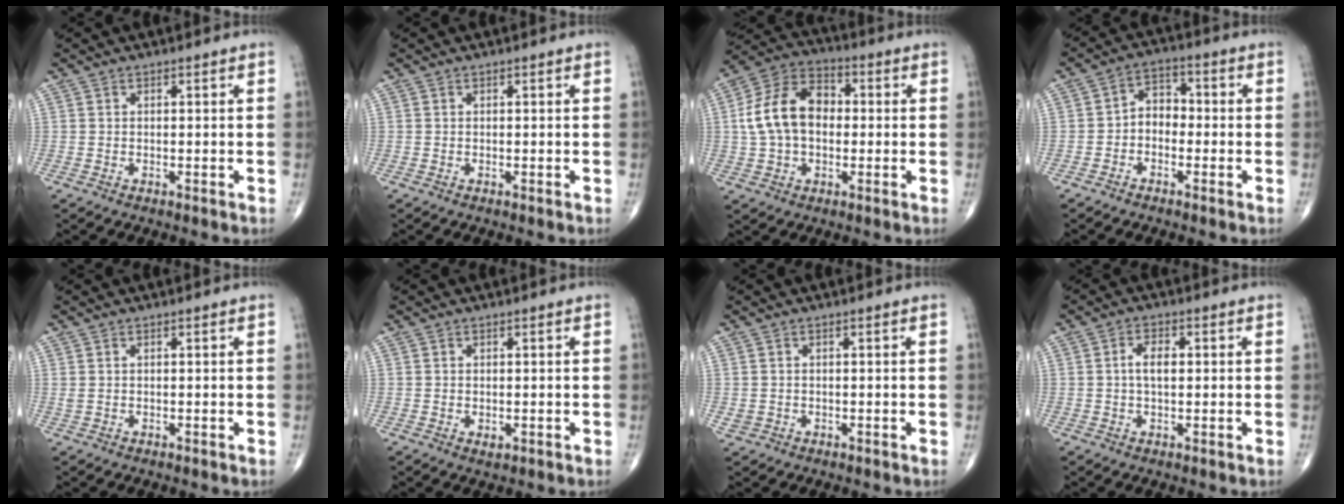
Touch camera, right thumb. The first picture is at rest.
{"total": 0.0}
{"total": 13.6, "force": [0.4, 9.3, 9.9], "torque": [-0.172, 0.033, -0.001]}
{"total": 5.0, "force": [-1.3, 3.7, 3.0], "torque": [-0.025, 0.027, -0.039]}
{"total": 0.9, "force": [0.3, 0.5, 0.7], "torque": [-0.021, 0.012, 0.014]}
{"total": 1.2, "force": [-0.2, 0.8, 0.8], "torque": [-0.009, -0.003, -0.001]}
{"total": 1.3, "force": [-0.2, 1.2, 0.5], "torque": [-0.007, 0.002, 0.001]}
{"total": 3.8, "force": [0.4, 2.0, 3.2], "torque": [-0.057, 0.005, 0.004]}